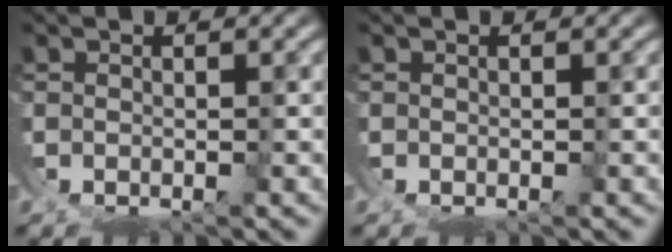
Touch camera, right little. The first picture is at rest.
{"total": 0.0}